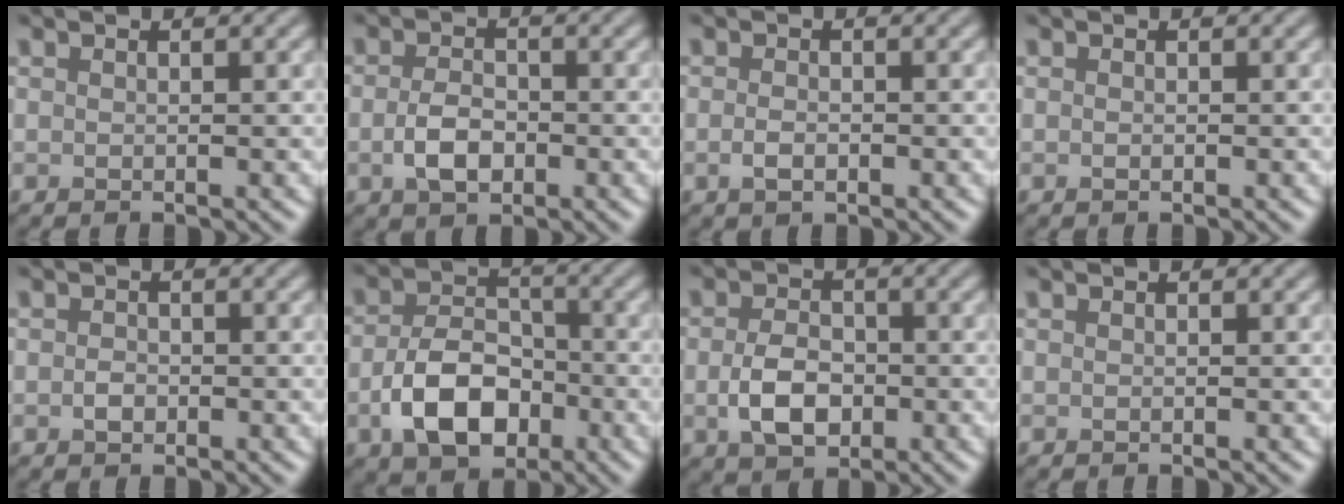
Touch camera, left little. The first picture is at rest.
{"total": 3.1, "force": [-0.9, 1.9, 2.3], "torque": [-0.047, -0.002, -0.020]}
{"total": 1.3, "force": [-0.5, 0.8, 1.0], "torque": [-0.021, -0.001, -0.011]}
{"total": 0.0}
{"total": 1.1, "force": [-0.4, 0.8, 0.6], "torque": [-0.013, -0.001, -0.012]}
{"total": 6.8, "force": [-2.4, 4.5, 4.5], "torque": [-0.088, -0.006, -0.043]}
{"total": 4.2, "force": [-1.0, 2.8, 3.0], "torque": [-0.063, -0.006, -0.021]}
{"total": 0.0}